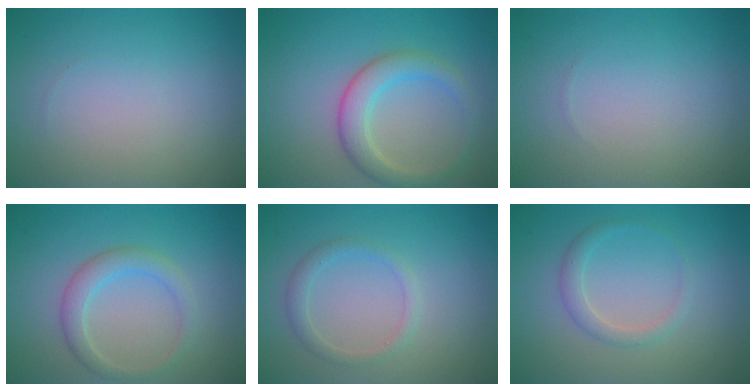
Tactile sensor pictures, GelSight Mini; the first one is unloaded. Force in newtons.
{"total": 3.6, "press": 3.6, "slide": 0.1}
{"total": 0.0}
{"total": 2.5, "press": 2.5, "slide": 0.2}
{"total": 1.7, "press": 1.7, "slide": 0.1}
{"total": 1.6, "press": 1.6, "slide": 0.1}